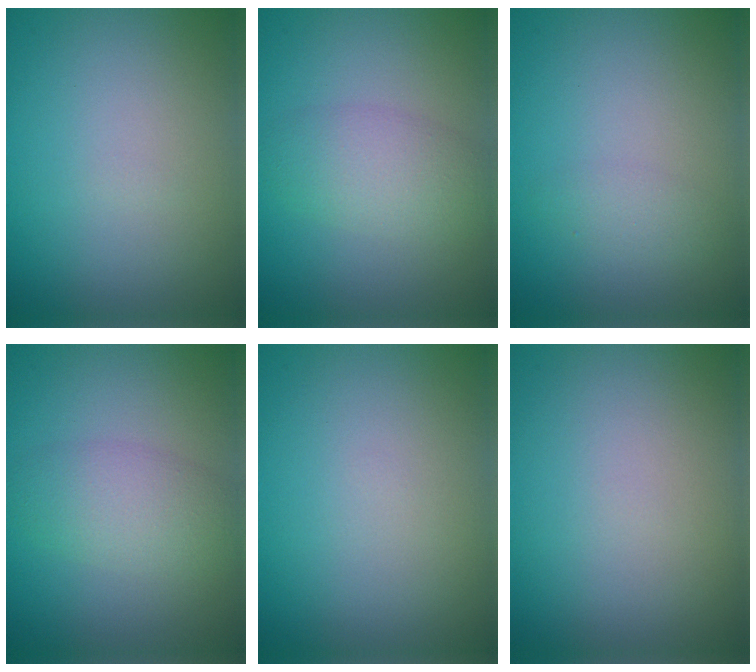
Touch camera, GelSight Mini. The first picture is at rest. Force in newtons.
{"total": 3.4, "press": 3.4, "slide": 0.3}
{"total": 1.2, "press": 1.2, "slide": 0.1}
{"total": 3.4, "press": 3.4, "slide": 0.3}
{"total": 0.0}
{"total": 0.0}